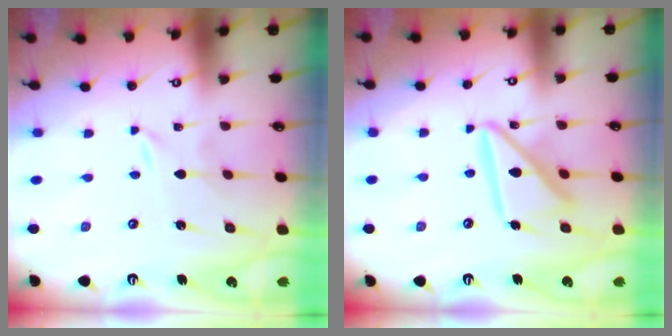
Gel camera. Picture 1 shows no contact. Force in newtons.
{"total": 14.4, "press": 14.3, "slide": 1.5}